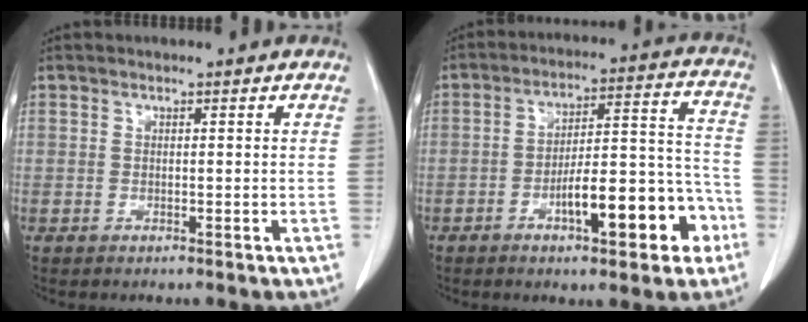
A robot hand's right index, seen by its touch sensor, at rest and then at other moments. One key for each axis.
{"total": 14.6, "fx": -6.3, "fy": 4.1, "fz": 12.5, "tx": -0.180, "ty": 0.038, "tz": -0.087}